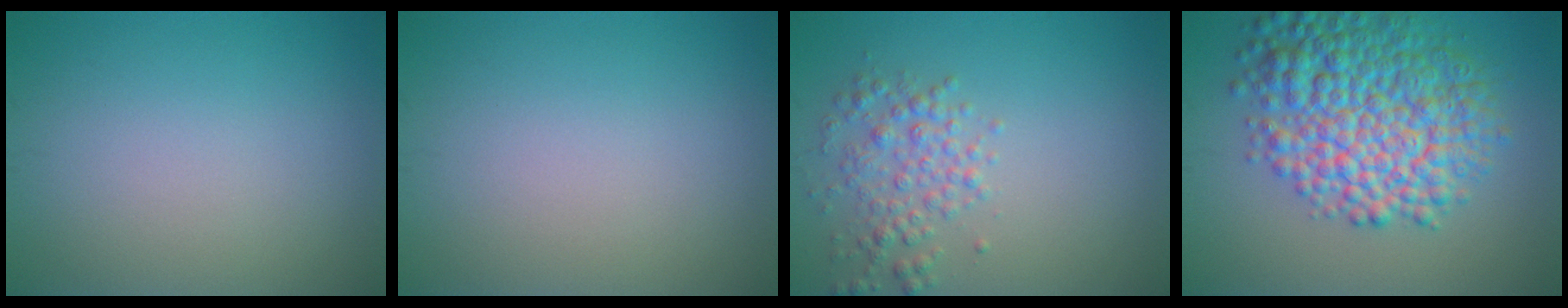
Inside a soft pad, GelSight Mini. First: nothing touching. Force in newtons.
{"total": 0.0}
{"total": 2.8, "press": 2.8, "slide": 0.1}
{"total": 9.8, "press": 9.8, "slide": 0.1}